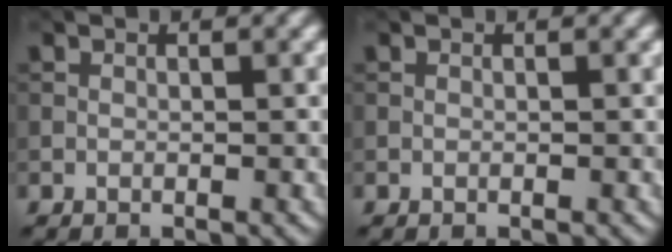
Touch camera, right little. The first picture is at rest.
{"total": 0.0}